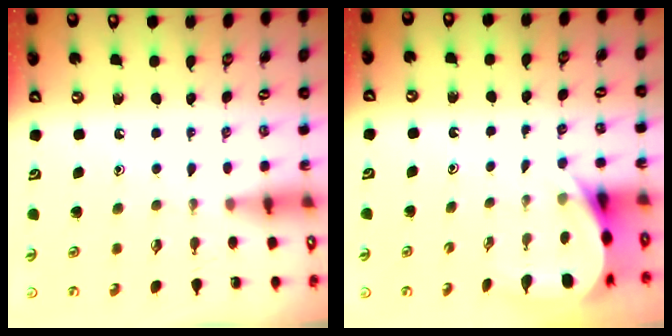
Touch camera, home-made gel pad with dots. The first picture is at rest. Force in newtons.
{"total": 5.1, "press": 5.1, "slide": 0.7}